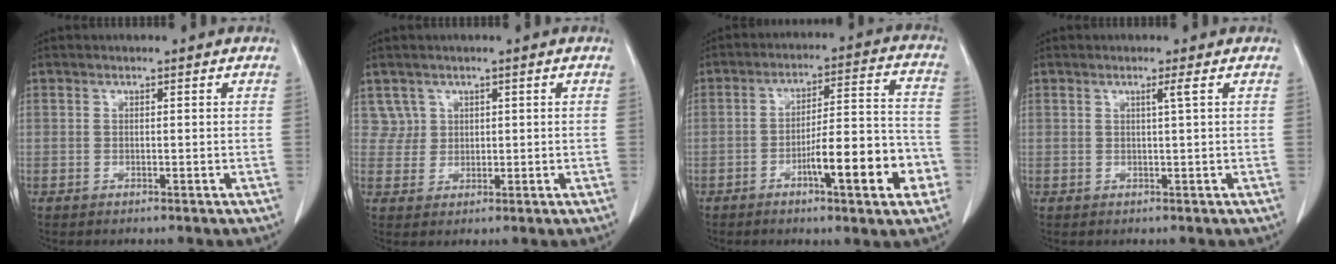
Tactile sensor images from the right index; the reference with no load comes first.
{"total": 2.7, "force": [1.4, 2.3, -0.4], "torque": [0.020, 0.006, 0.021]}
{"total": 13.3, "force": [-5.3, 1.9, 12.0], "torque": [-0.178, 0.015, -0.076]}
{"total": 1.2, "force": [0.4, -0.5, 1.0], "torque": [-0.022, -0.003, 0.011]}